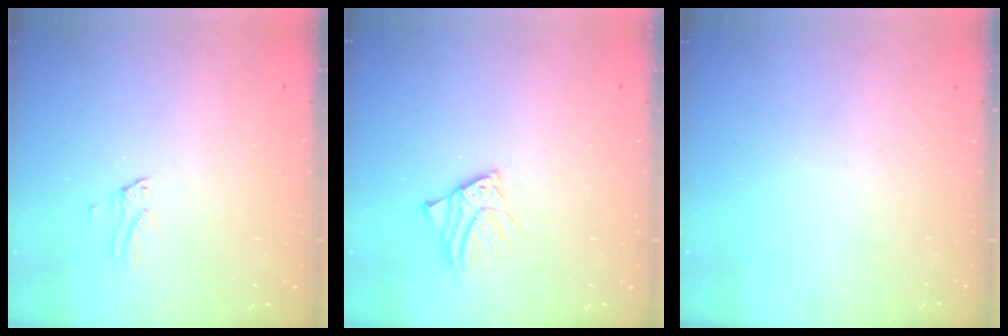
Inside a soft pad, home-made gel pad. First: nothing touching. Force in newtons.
{"total": 2.9, "press": 2.9, "slide": 0.2}
{"total": 0.0}